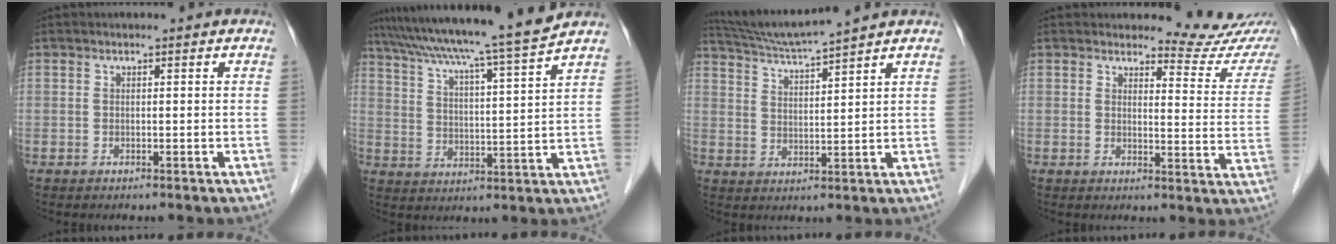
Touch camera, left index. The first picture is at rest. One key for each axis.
{"total": 16.3, "fx": 14.4, "fy": -2.2, "fz": 7.5, "tx": -0.131, "ty": -0.022, "tz": 0.211}
{"total": 8.6, "fx": 7.8, "fy": -1.9, "fz": 3.0, "tx": -0.062, "ty": 0.006, "tz": 0.144}
{"total": 9.1, "fx": 9.1, "fy": 0.5, "fz": 0.7, "tx": 0.003, "ty": -0.072, "tz": 0.085}